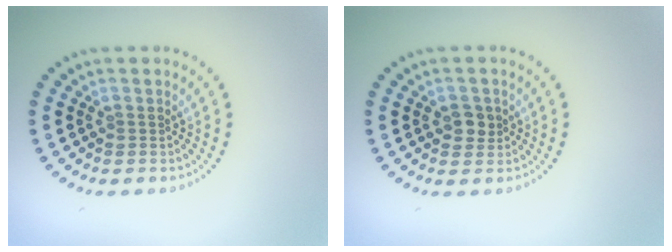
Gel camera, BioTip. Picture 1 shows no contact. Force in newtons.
{"total": 1.8, "press": 1.7, "slide": 0.6}